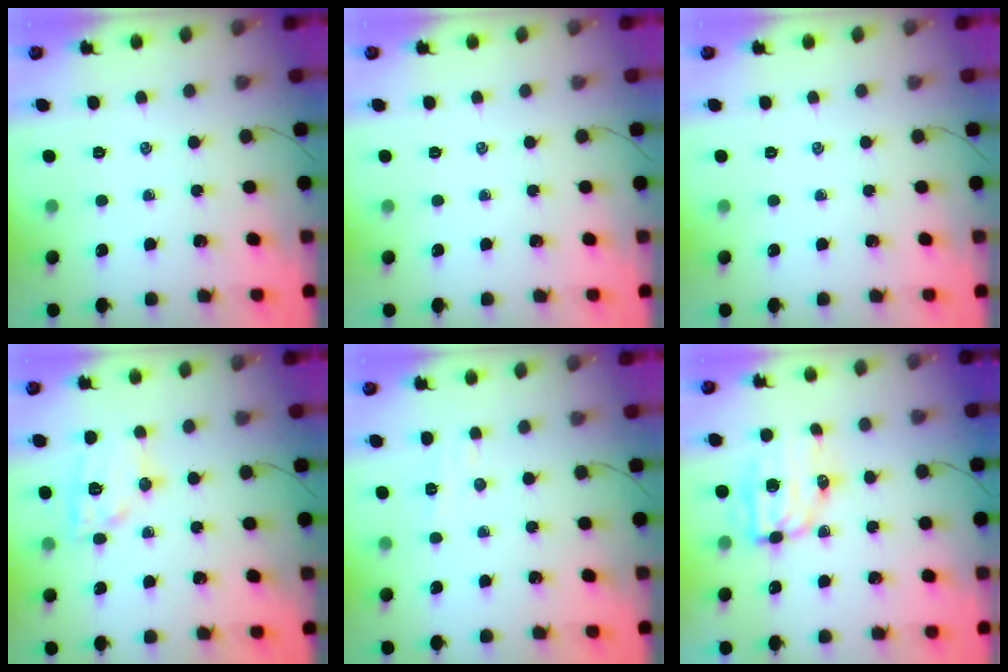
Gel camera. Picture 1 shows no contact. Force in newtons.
{"total": 0.0}
{"total": 0.0}
{"total": 11.3, "press": 11.3, "slide": 0.7}
{"total": 3.3, "press": 3.2, "slide": 0.9}
{"total": 9.6, "press": 9.4, "slide": 1.8}